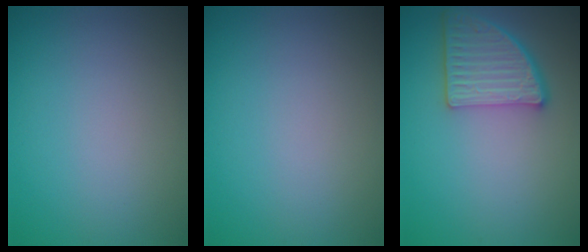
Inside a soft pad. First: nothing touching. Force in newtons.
{"total": 0.0}
{"total": 4.5, "press": 4.0, "slide": 2.1}